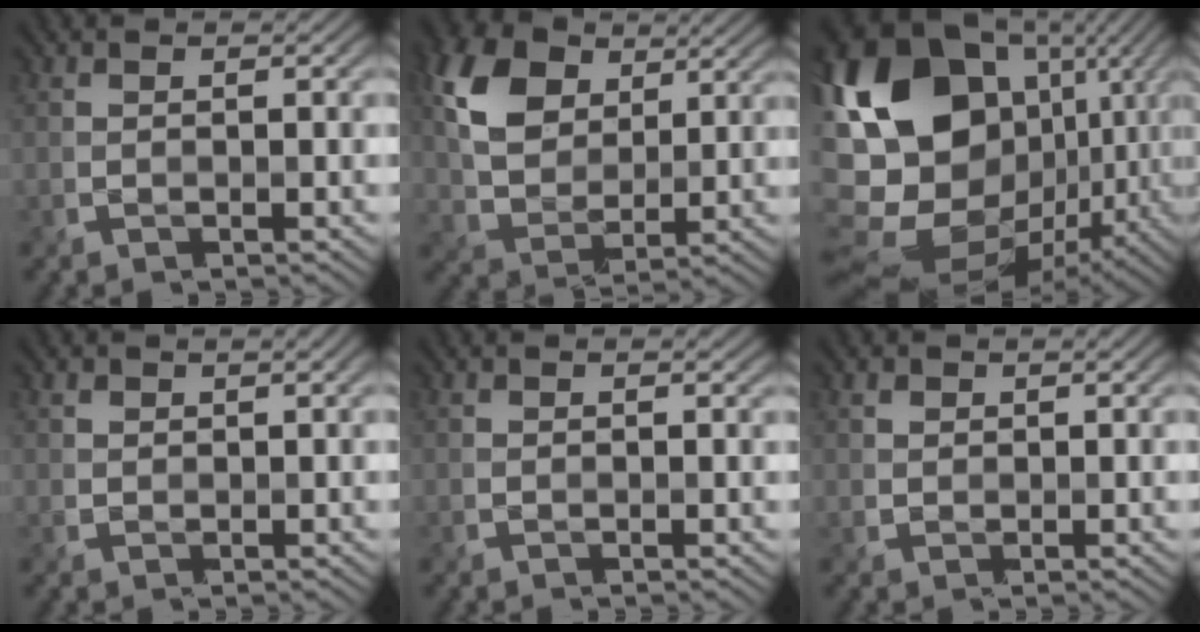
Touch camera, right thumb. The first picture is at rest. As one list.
[{"total": 10.0, "force": [4.5, 6.6, 6.0], "torque": [-0.153, 0.010, 0.078]}, {"total": 21.5, "force": [3.3, 15.5, 14.6], "torque": [-0.301, -0.006, 0.094]}, {"total": 1.3, "force": [0.9, 0.8, 0.5], "torque": [-0.010, 0.000, 0.018]}, {"total": 0.6, "force": [0.5, 0.1, 0.1], "torque": [-0.002, 0.000, 0.011]}, {"total": 1.2, "force": [0.7, 0.9, 0.3], "torque": [-0.005, -0.001, 0.014]}]